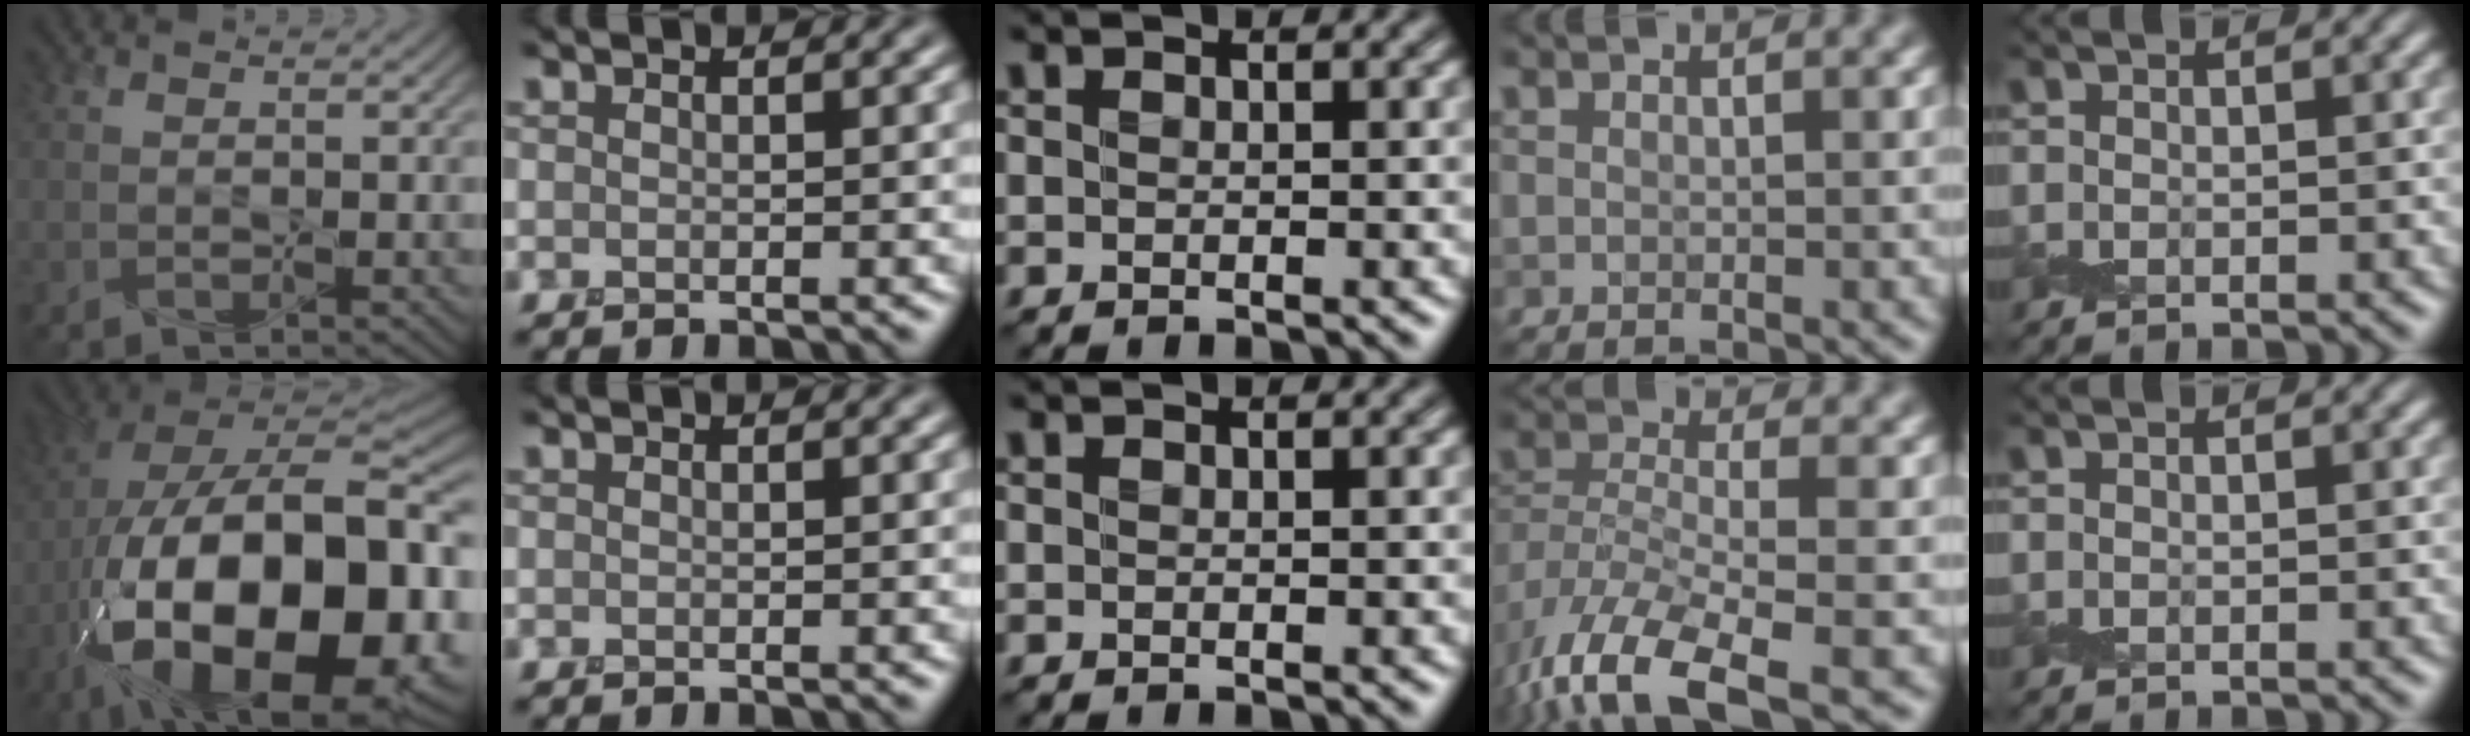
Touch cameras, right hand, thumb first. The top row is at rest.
{"thumb": {"total": 23.6, "force": [-7.5, 12.1, 18.8], "torque": [-0.363, -0.038, -0.094]}, "ring": {"total": 10.0, "force": [-6.1, 3.9, 6.9], "torque": [-0.142, -0.018, -0.117]}}